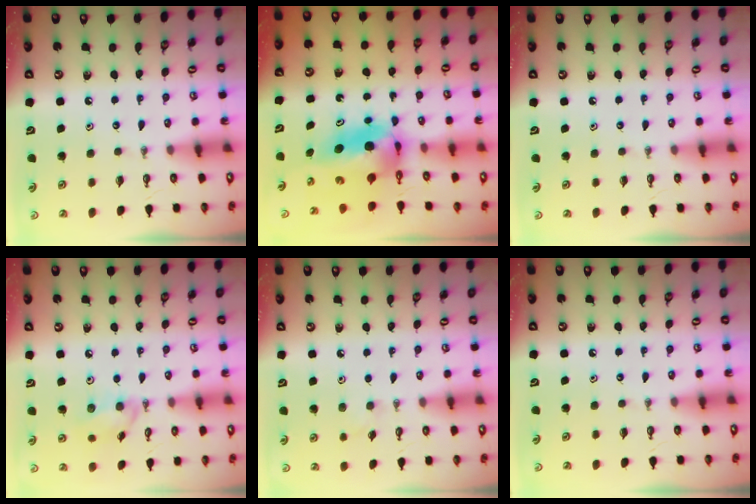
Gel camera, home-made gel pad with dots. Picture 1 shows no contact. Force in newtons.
{"total": 6.7, "press": 6.5, "slide": 1.5}
{"total": 0.0}
{"total": 8.9, "press": 8.9, "slide": 1.1}
{"total": 4.9, "press": 4.3, "slide": 2.2}
{"total": 0.0}